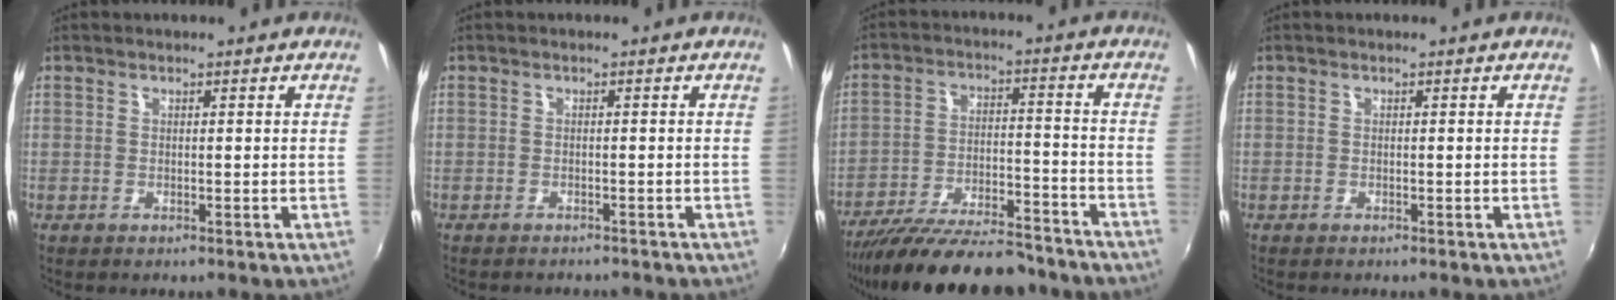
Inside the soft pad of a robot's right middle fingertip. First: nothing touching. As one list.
[{"total": 3.1, "force": [-2.8, 0.6, 0.9], "torque": [-0.025, -0.010, -0.042]}, {"total": 21.6, "force": [-18.5, 4.9, 9.9], "torque": [-0.183, -0.030, -0.273]}, {"total": 0.0}]